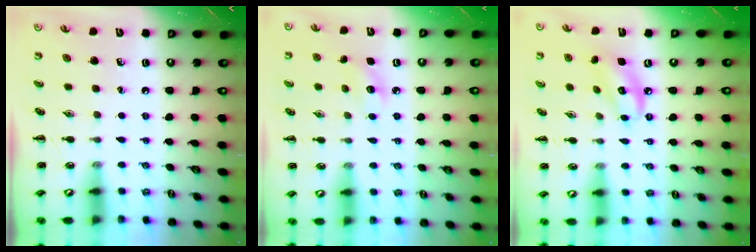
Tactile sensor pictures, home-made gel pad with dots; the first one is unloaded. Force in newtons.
{"total": 5.6, "press": 5.4, "slide": 1.5}
{"total": 8.4, "press": 8.3, "slide": 0.6}